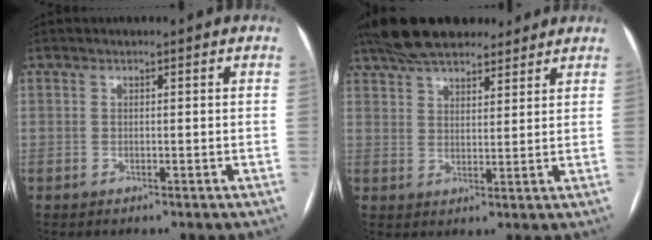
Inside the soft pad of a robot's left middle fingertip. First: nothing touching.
{"total": 14.9, "force": [12.1, 5.3, 6.9], "torque": [-0.126, 0.045, 0.193]}